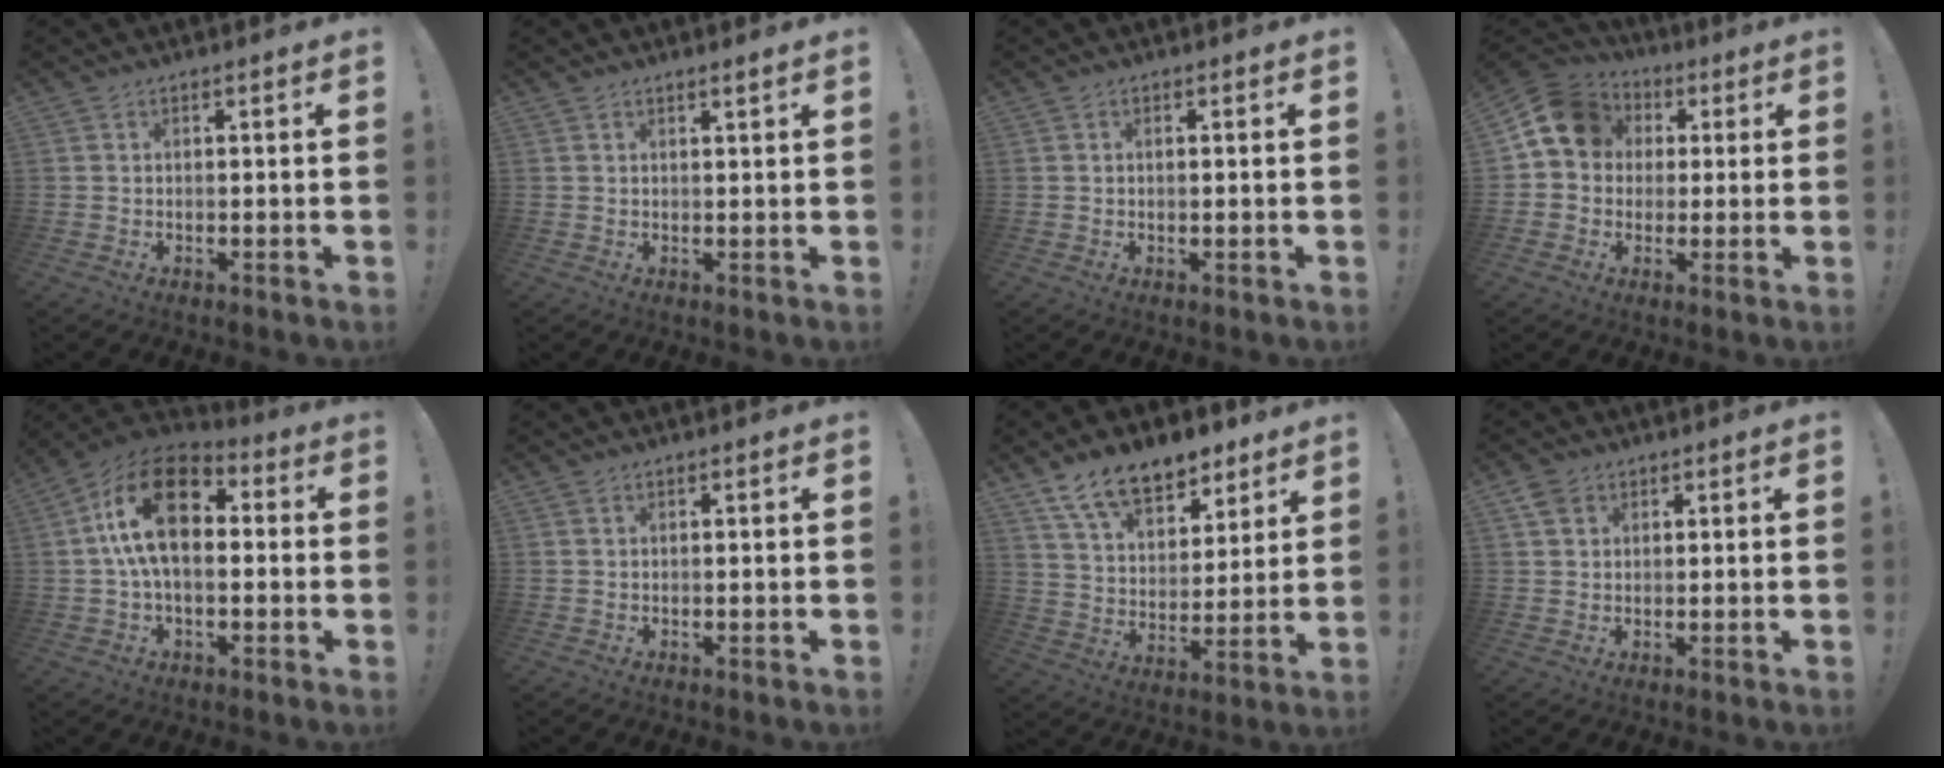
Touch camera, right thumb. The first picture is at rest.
{"total": 1.6, "force": [1.2, -0.2, 1.0], "torque": [-0.020, -0.002, 0.020]}
{"total": 0.6, "force": [0.0, 0.1, 0.6], "torque": [-0.007, 0.000, -0.001]}
{"total": 12.5, "force": [2.8, 10.4, 6.3], "torque": [-0.090, 0.002, 0.057]}
{"total": 19.0, "force": [3.3, 11.1, 15.0], "torque": [-0.266, 0.009, 0.057]}
{"total": 0.0}
{"total": 15.0, "force": [10.6, 8.1, 6.8], "torque": [-0.110, -0.066, 0.194]}
{"total": 3.2, "force": [1.7, 2.5, 1.1], "torque": [-0.014, -0.002, 0.032]}